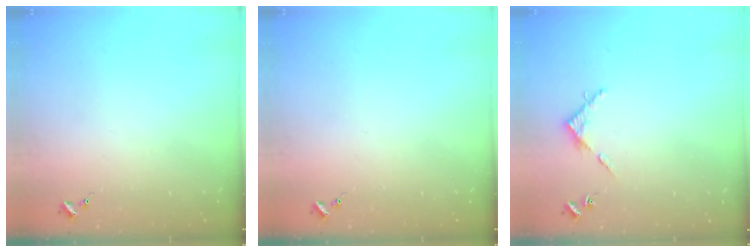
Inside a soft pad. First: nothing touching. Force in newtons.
{"total": 0.0}
{"total": 4.7, "press": 4.7, "slide": 0.2}